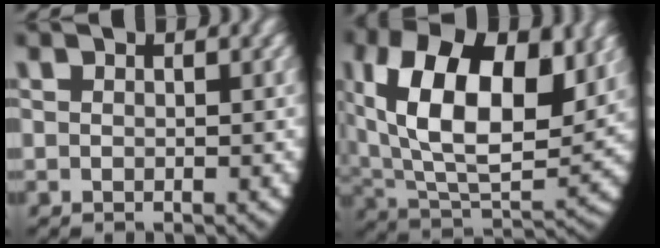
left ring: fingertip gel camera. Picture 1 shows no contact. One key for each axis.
{"total": 12.8, "fx": 3.2, "fy": 7.5, "fz": 9.9, "tx": -0.202, "ty": -0.038, "tz": 0.070}